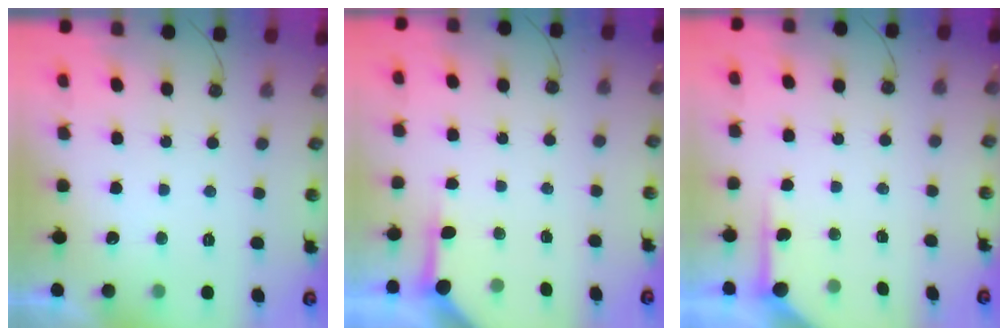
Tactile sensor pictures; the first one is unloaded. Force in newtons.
{"total": 3.9, "press": 3.8, "slide": 0.4}
{"total": 4.2, "press": 4.2, "slide": 0.4}